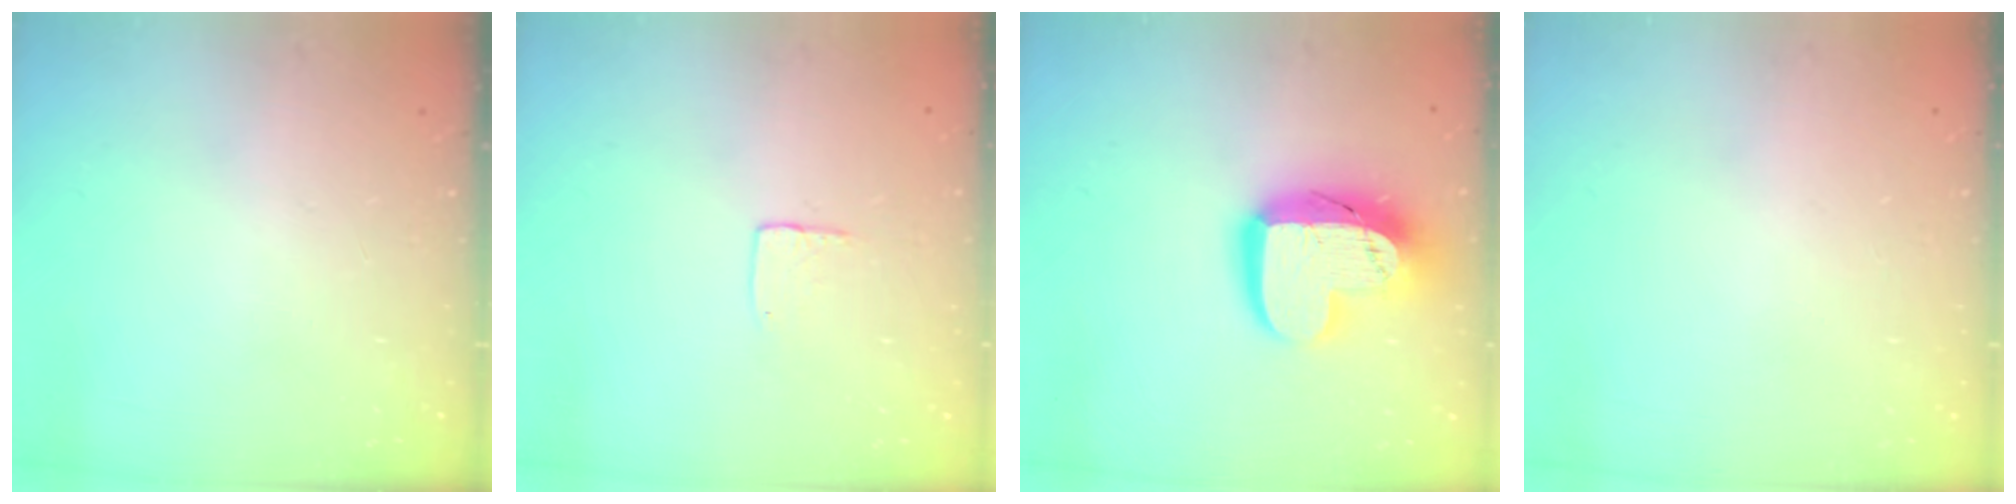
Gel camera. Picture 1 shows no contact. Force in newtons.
{"total": 3.9, "press": 3.9, "slide": 0.3}
{"total": 17.0, "press": 17.0, "slide": 1.3}
{"total": 0.0}